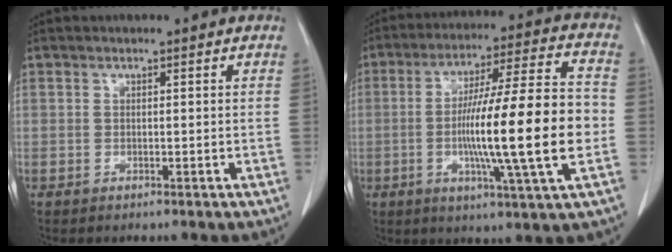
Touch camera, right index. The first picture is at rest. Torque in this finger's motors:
{"motor_torque": [1.48, -0.58, 0.90, 0.16]}